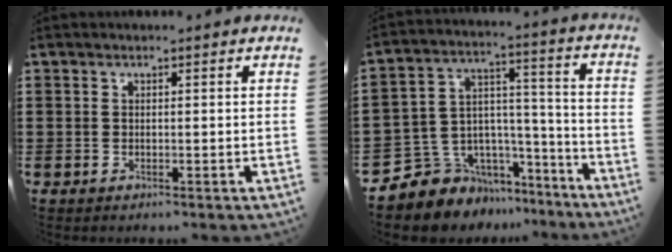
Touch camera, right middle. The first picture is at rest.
{"total": 7.6, "force": [-5.7, 5.0, -0.4], "torque": [-0.021, -0.001, -0.106]}